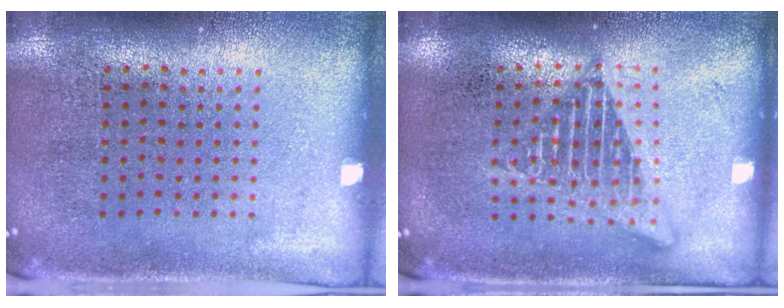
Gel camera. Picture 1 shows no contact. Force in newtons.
{"total": 2.7, "press": 2.7, "slide": 0.3}